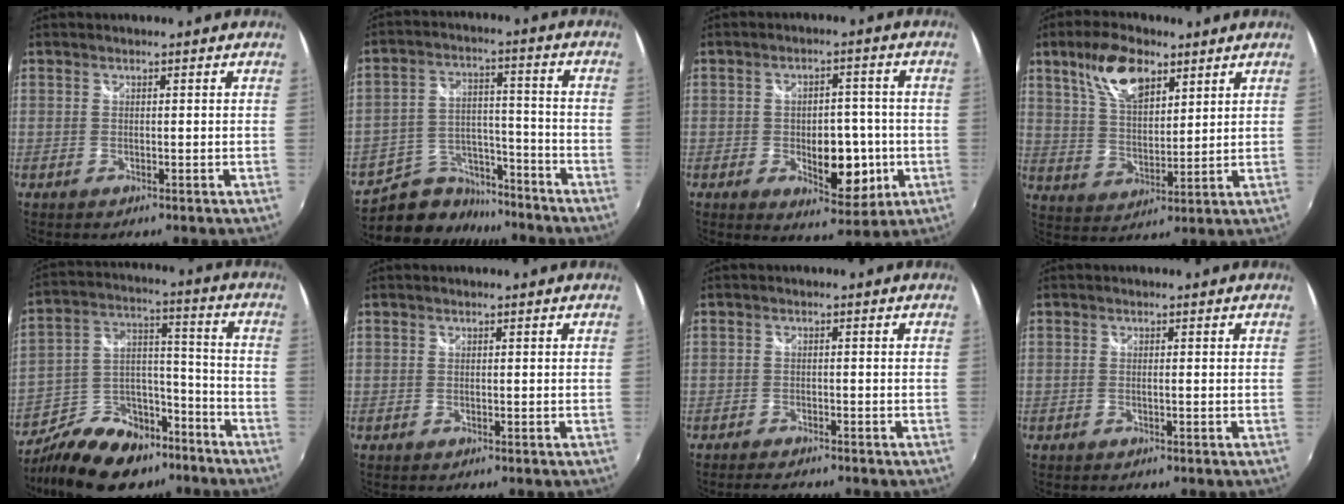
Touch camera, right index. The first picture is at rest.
{"total": 11.9, "force": [-9.9, 5.9, 2.9], "torque": [-0.066, 0.032, -0.152]}
{"total": 10.4, "force": [-2.6, 5.6, 8.3], "torque": [-0.127, -0.006, -0.026]}
{"total": 11.1, "force": [6.5, 5.0, 7.5], "torque": [-0.139, 0.018, 0.124]}
{"total": 19.3, "force": [-13.7, 10.3, 9.0], "torque": [-0.189, 0.038, -0.210]}
{"total": 0.0}
{"total": 3.8, "force": [-3.4, 0.9, 1.4], "torque": [-0.041, -0.012, -0.058]}
{"total": 0.7, "force": [-0.3, -0.1, 0.6], "torque": [-0.010, 0.000, -0.007]}